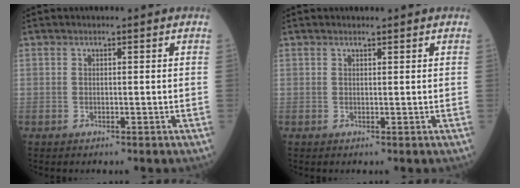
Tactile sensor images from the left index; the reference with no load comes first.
{"total": 0.6, "force": [0.6, 0.1, 0.2], "torque": [-0.011, 0.002, 0.010]}